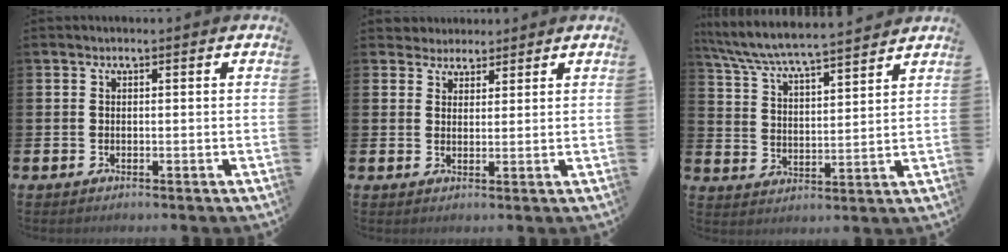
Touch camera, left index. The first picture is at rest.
{"total": 3.2, "force": [2.9, 1.5, -0.4], "torque": [0.004, -0.011, 0.051]}
{"total": 6.9, "force": [6.6, 0.1, 1.8], "torque": [-0.066, -0.047, 0.116]}